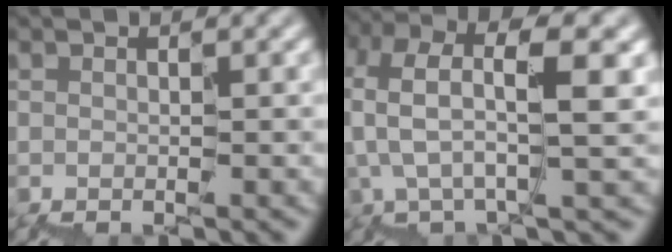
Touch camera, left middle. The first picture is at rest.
{"total": 6.4, "force": [2.0, 1.9, 5.7], "torque": [-0.111, 0.018, 0.033]}